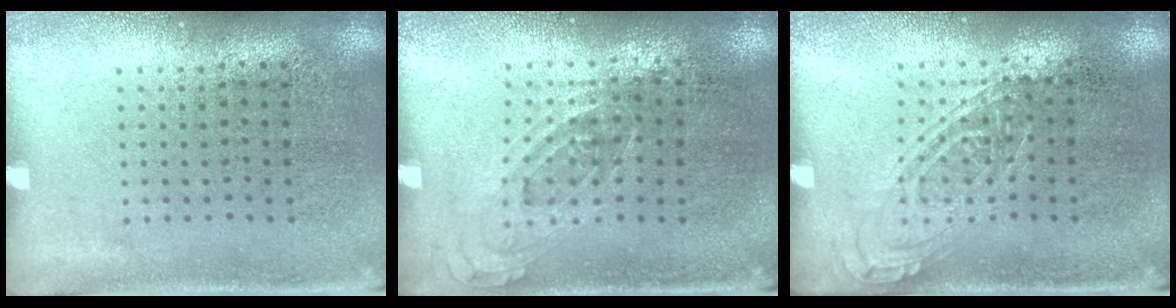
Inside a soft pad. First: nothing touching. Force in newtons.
{"total": 0.8, "press": 0.7, "slide": 0.4}
{"total": 1.2, "press": 1.1, "slide": 0.4}